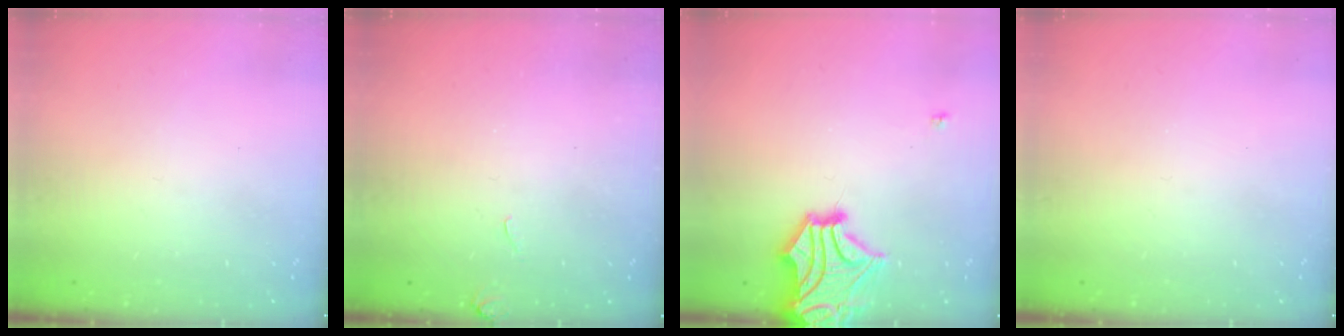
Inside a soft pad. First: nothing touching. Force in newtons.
{"total": 4.0, "press": 3.9, "slide": 0.5}
{"total": 4.9, "press": 4.4, "slide": 2.0}
{"total": 0.0}